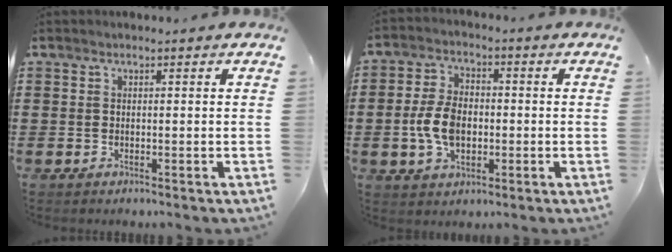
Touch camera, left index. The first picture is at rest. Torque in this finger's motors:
{"motor_torque": [0.99, 0.27, 0.52, 0.11]}